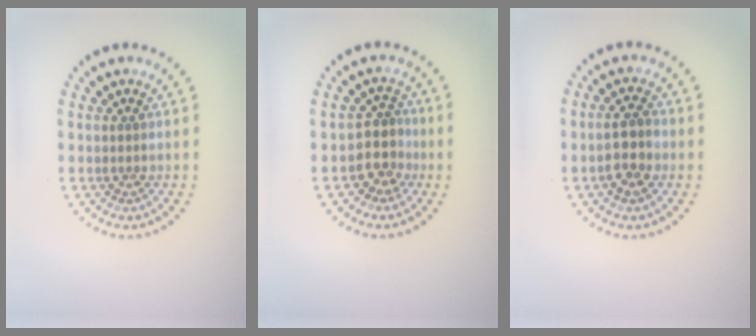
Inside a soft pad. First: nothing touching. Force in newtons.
{"total": 2.6, "press": 2.1, "slide": 1.6}
{"total": 2.9, "press": 2.8, "slide": 0.7}